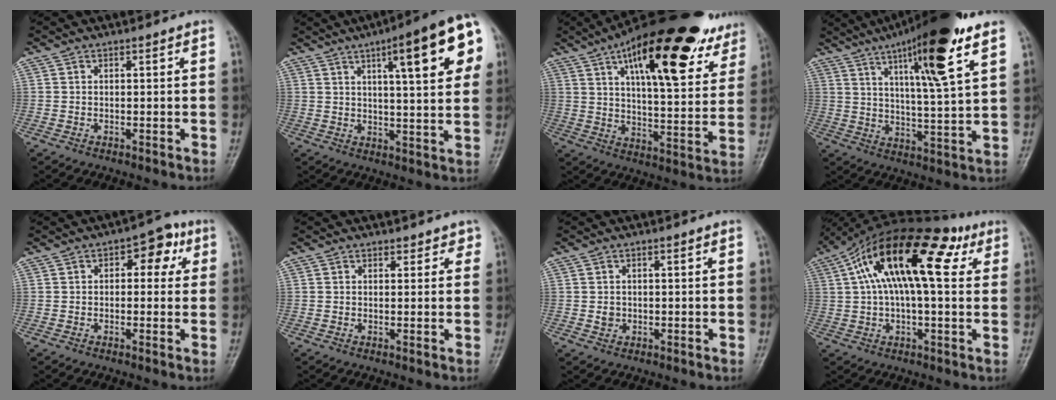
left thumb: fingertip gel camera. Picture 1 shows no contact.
{"total": 17.1, "force": [6.6, 3.9, 15.3], "torque": [-0.179, -0.006, 0.082]}
{"total": 28.8, "force": [16.2, 10.5, 21.3], "torque": [-0.273, -0.021, 0.238]}
{"total": 17.5, "force": [9.7, 2.1, 14.5], "torque": [-0.223, -0.033, 0.155]}
{"total": 6.3, "force": [1.6, 3.9, 4.7], "torque": [-0.018, 0.013, 0.010]}
{"total": 1.9, "force": [1.3, 1.3, 0.3], "torque": [0.020, -0.005, 0.010]}
{"total": 1.6, "force": [-0.3, 1.5, 0.5], "torque": [0.002, 0.006, -0.004]}
{"total": 19.4, "force": [5.9, 8.1, 16.6], "torque": [-0.270, 0.044, 0.085]}